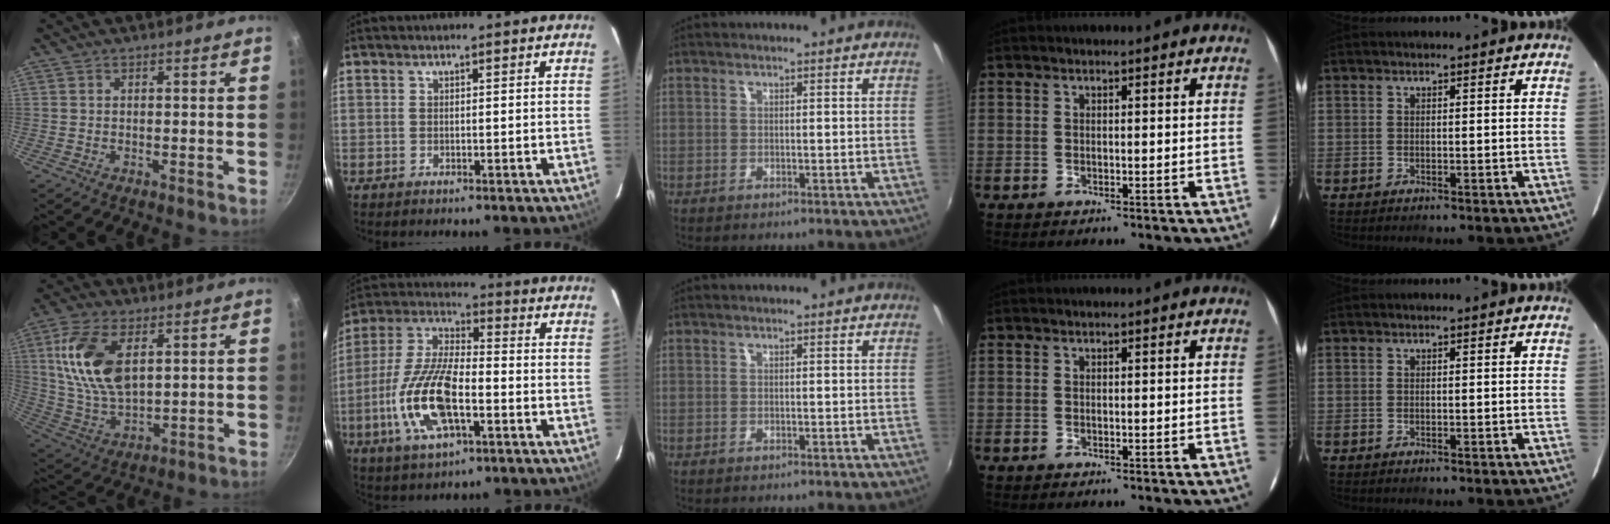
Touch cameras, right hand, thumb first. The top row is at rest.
{"thumb": {"total": 15.5, "force": [4.8, 8.3, 12.2], "torque": [-0.226, -0.014, 0.102]}, "index": {"total": 16.5, "force": [-5.1, 6.3, 14.3], "torque": [-0.308, -0.005, -0.097]}}